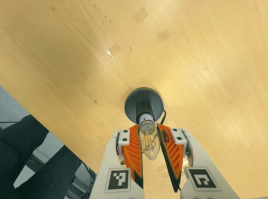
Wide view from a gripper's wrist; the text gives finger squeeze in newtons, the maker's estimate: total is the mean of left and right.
{"total": 13.3, "left": 13.0, "right": 13.7}